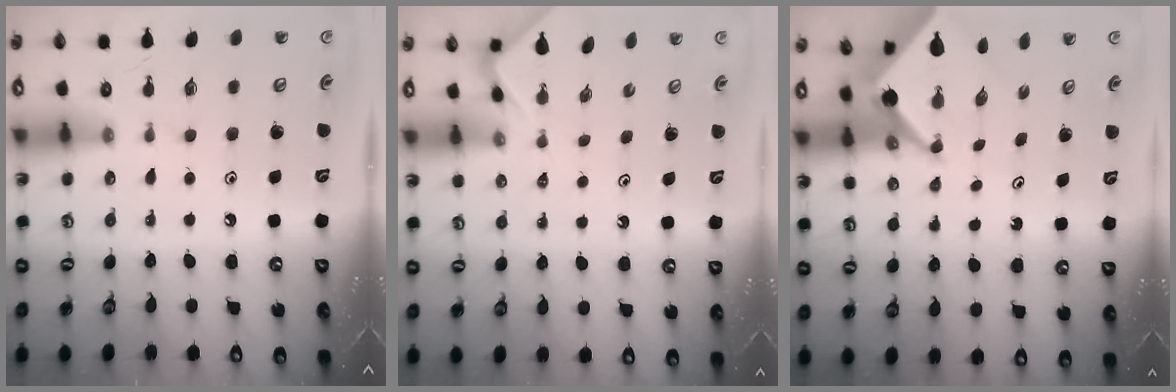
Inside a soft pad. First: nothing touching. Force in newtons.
{"total": 1.9, "press": 1.9, "slide": 0.3}
{"total": 5.4, "press": 5.4, "slide": 0.3}